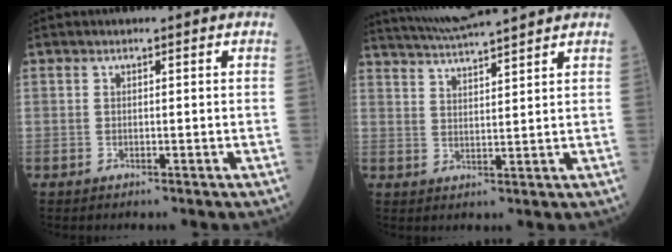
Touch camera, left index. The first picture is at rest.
{"total": 10.1, "force": [9.3, -0.8, 3.8], "torque": [-0.075, 0.025, 0.149]}